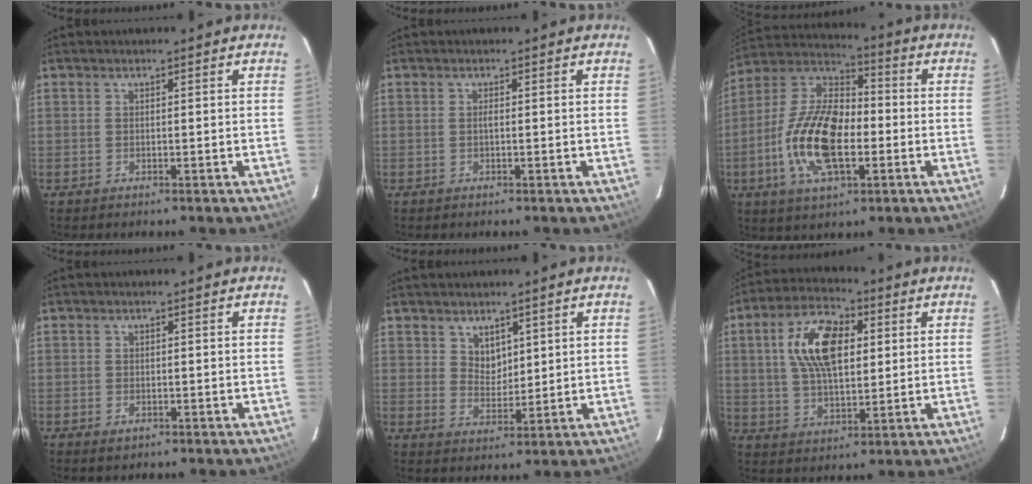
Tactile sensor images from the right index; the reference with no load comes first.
{"total": 0.6, "force": [-0.1, 0.0, 0.5], "torque": [-0.009, 0.003, -0.003]}
{"total": 17.7, "force": [-4.2, 8.5, 14.9], "torque": [-0.309, 0.001, -0.081]}
{"total": 1.3, "force": [-0.7, 1.0, 0.6], "torque": [-0.009, -0.002, -0.011]}
{"total": 4.0, "force": [2.5, 2.7, 1.4], "torque": [-0.016, 0.001, 0.049]}
{"total": 13.5, "force": [3.3, 6.9, 11.1], "torque": [-0.206, 0.023, 0.059]}